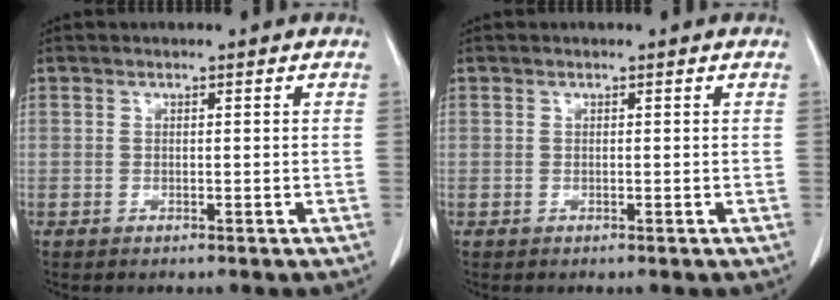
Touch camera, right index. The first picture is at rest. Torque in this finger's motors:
{"motor_torque": [0.00, 0.00, 0.00, 0.00]}